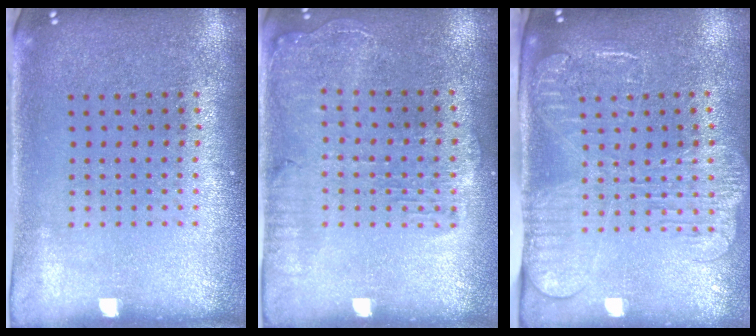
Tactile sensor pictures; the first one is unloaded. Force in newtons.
{"total": 1.4, "press": 1.4, "slide": 0.3}
{"total": 2.5, "press": 2.0, "slide": 1.4}